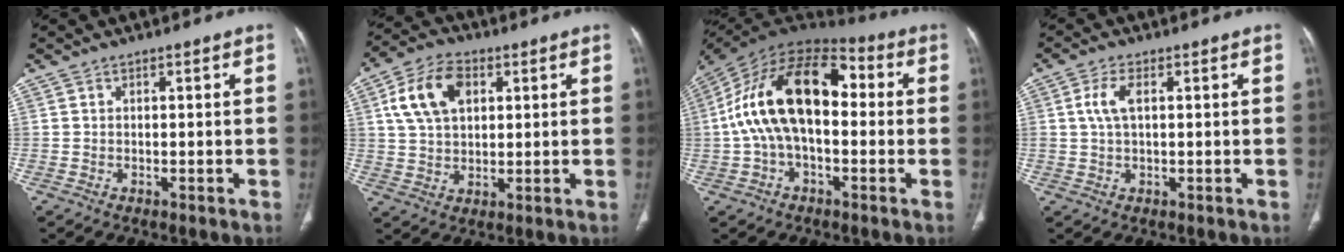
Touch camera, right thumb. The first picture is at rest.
{"total": 11.3, "force": [3.6, 7.2, 8.0], "torque": [-0.140, 0.006, 0.065]}
{"total": 19.8, "force": [0.7, 10.9, 16.6], "torque": [-0.295, 0.050, 0.003]}
{"total": 4.1, "force": [0.9, 1.9, 3.5], "torque": [-0.086, 0.007, 0.017]}